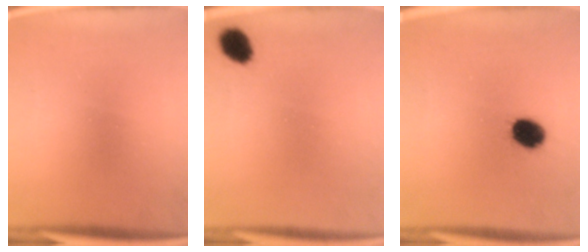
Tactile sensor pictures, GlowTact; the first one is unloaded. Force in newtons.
{"total": 4.8}
{"total": 7.1}